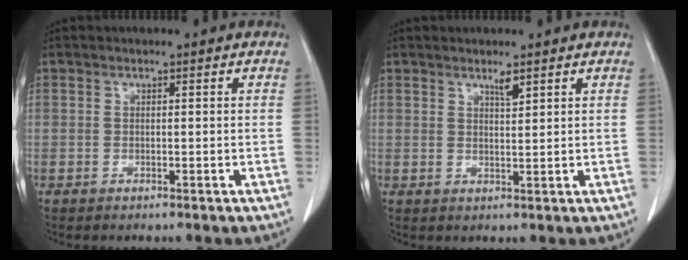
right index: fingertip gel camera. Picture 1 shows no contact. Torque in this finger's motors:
{"motor_torque": [0.11, 0.04, 0.01, 0.02]}